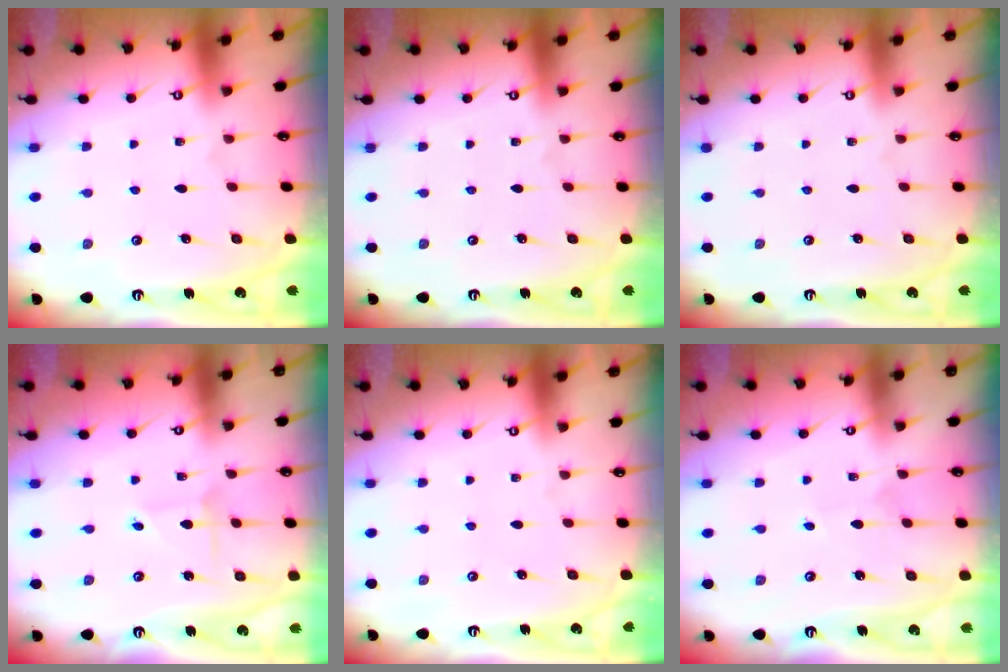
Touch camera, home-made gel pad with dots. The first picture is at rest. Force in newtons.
{"total": 0.0}
{"total": 0.0}
{"total": 2.2, "press": 2.2, "slide": 0.2}
{"total": 0.0}
{"total": 1.8, "press": 1.8, "slide": 0.2}